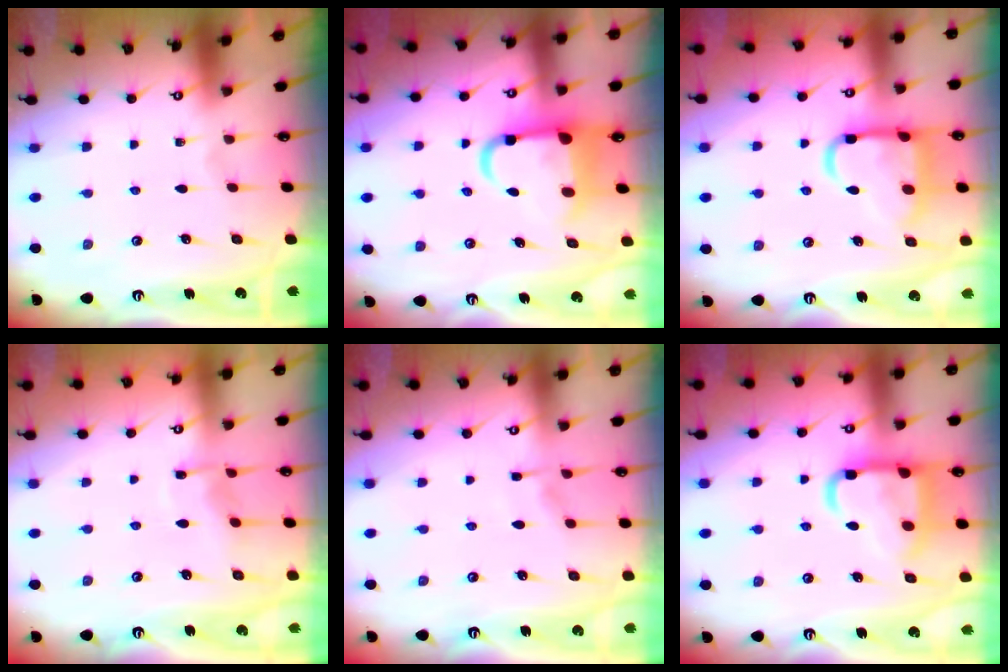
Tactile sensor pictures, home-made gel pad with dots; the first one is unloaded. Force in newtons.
{"total": 8.9, "press": 8.5, "slide": 2.5}
{"total": 14.8, "press": 14.7, "slide": 1.5}
{"total": 5.7, "press": 5.6, "slide": 0.6}
{"total": 2.6, "press": 2.5, "slide": 0.6}
{"total": 15.2, "press": 15.1, "slide": 1.6}